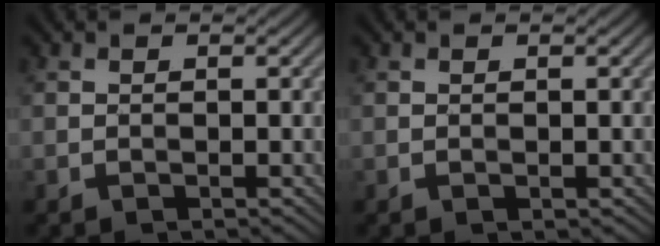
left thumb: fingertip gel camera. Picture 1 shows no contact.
{"total": 0.0}